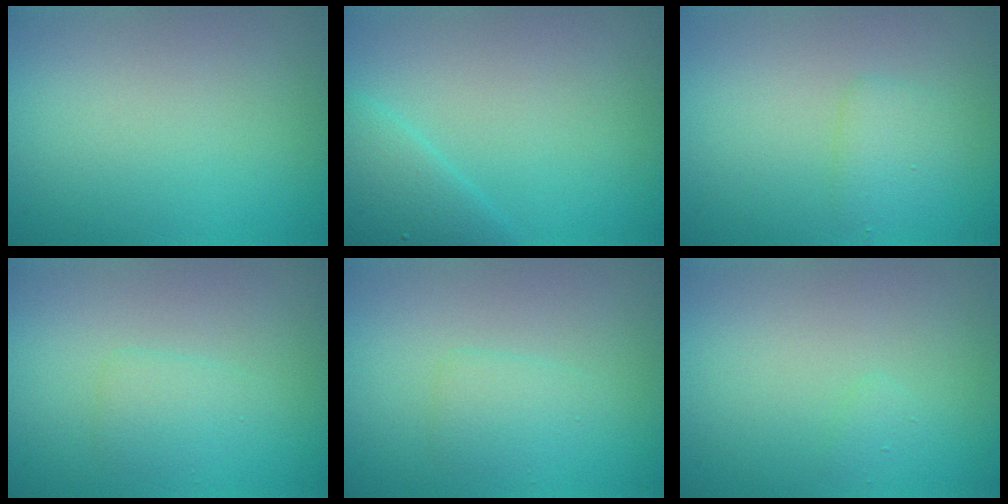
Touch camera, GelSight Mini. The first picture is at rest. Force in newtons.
{"total": 2.6, "press": 2.6, "slide": 0.2}
{"total": 1.6, "press": 1.6, "slide": 0.1}
{"total": 1.5, "press": 1.5, "slide": 0.1}
{"total": 1.5, "press": 1.5, "slide": 0.1}
{"total": 0.5, "press": 0.5, "slide": 0.1}